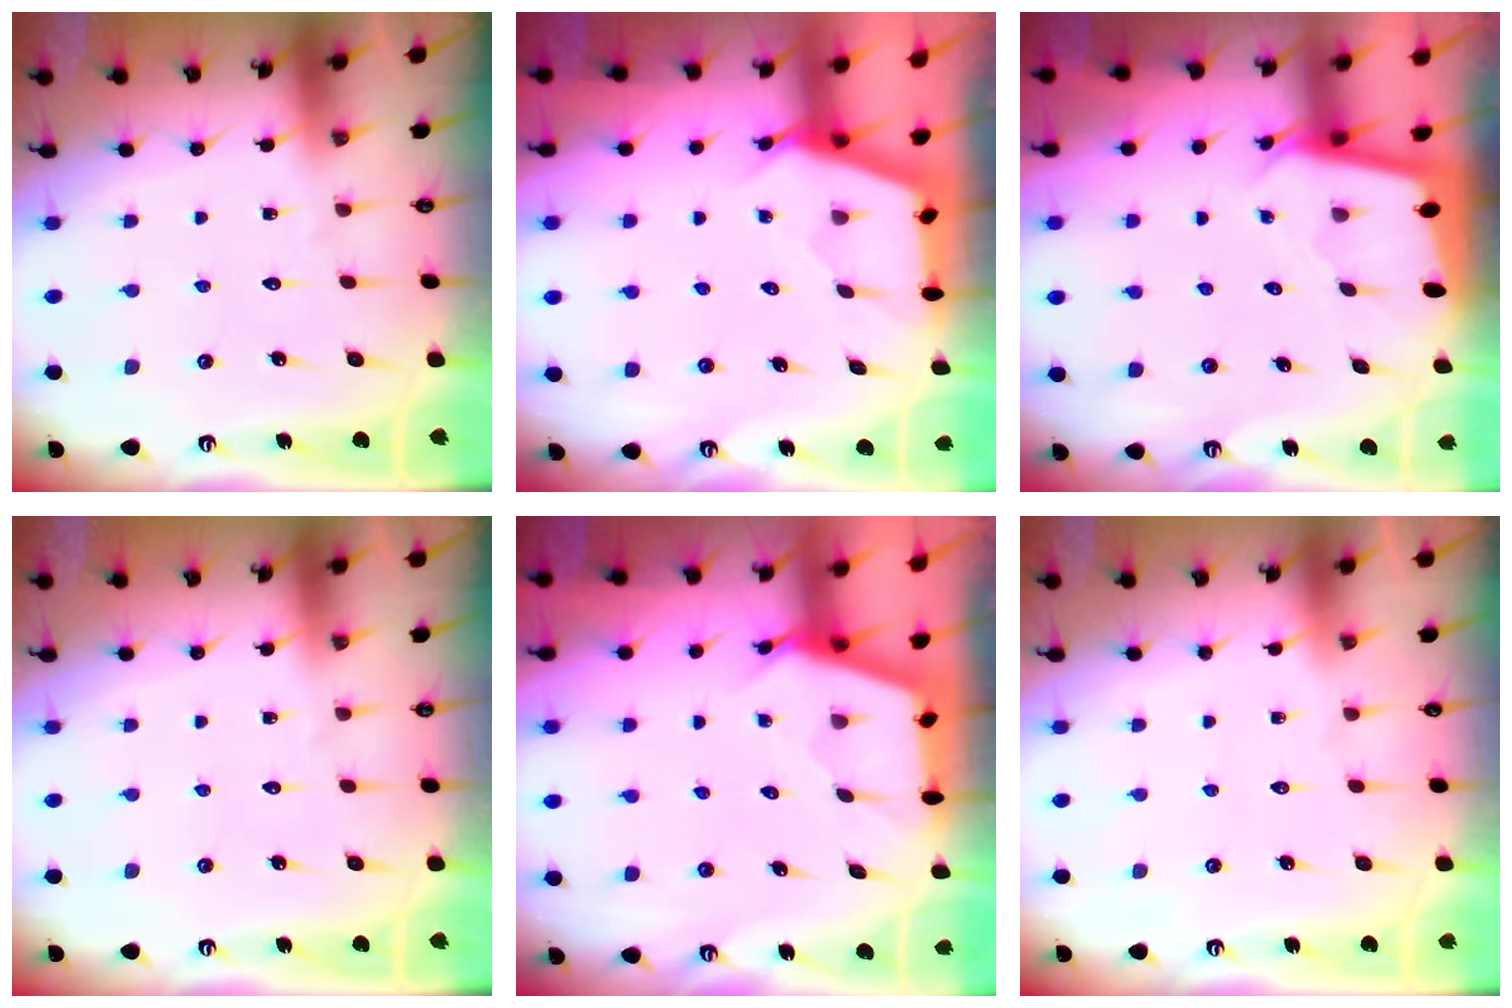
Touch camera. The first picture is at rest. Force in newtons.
{"total": 2.6, "press": 2.5, "slide": 0.4}
{"total": 1.8, "press": 1.8, "slide": 0.1}
{"total": 0.0}
{"total": 2.6, "press": 2.6, "slide": 0.3}
{"total": 0.0}